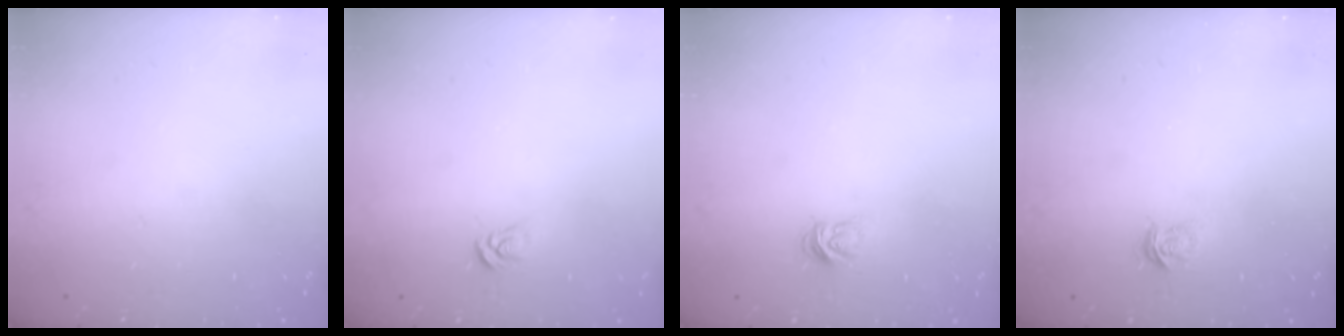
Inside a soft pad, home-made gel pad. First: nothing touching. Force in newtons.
{"total": 4.3, "press": 4.2, "slide": 0.4}
{"total": 5.5, "press": 5.5, "slide": 0.6}
{"total": 3.0, "press": 3.0, "slide": 0.3}